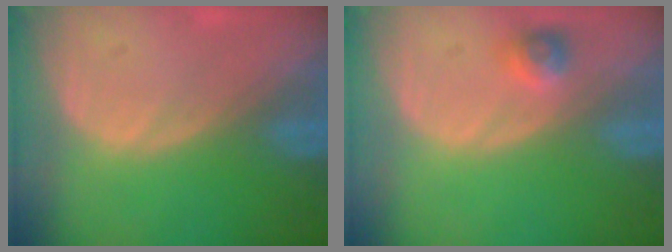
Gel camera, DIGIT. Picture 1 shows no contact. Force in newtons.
{"total": 2.2, "press": 2.2, "slide": 0.2}